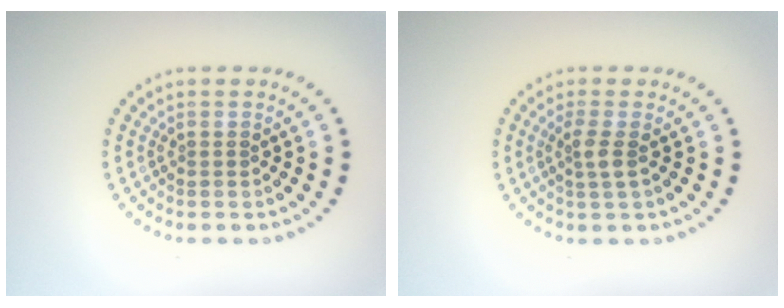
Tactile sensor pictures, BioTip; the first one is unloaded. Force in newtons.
{"total": 1.7, "press": 1.4, "slide": 1.0}